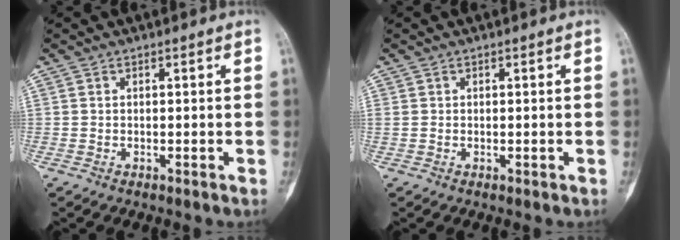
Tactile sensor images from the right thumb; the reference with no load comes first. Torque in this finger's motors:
{"motor_torque": [-0.55, 0.96, 1.02, 0.09, 0.09]}